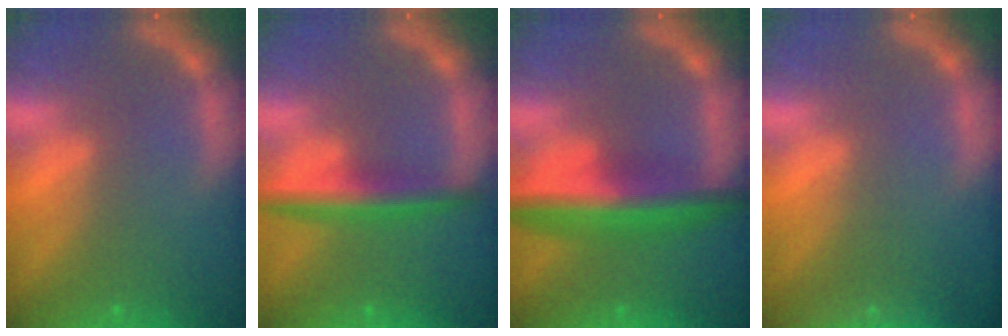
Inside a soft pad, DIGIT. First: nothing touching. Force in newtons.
{"total": 4.5}
{"total": 7.5}
{"total": 4.4}